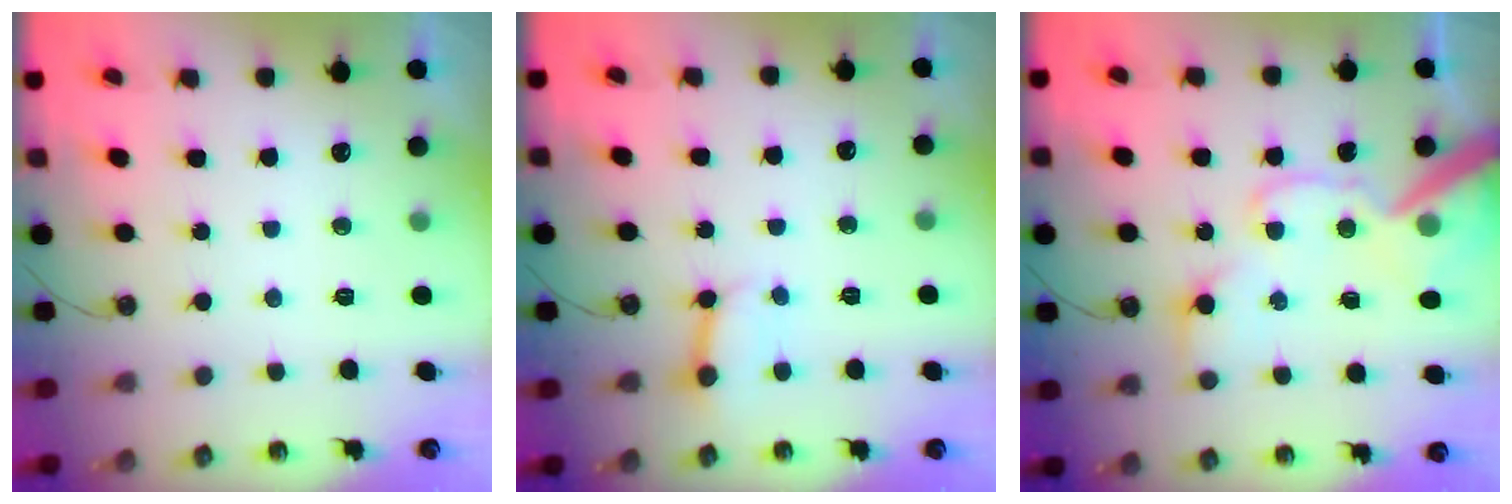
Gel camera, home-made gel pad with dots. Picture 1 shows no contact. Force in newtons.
{"total": 4.7, "press": 4.7, "slide": 0.6}
{"total": 18.7, "press": 18.5, "slide": 3.1}